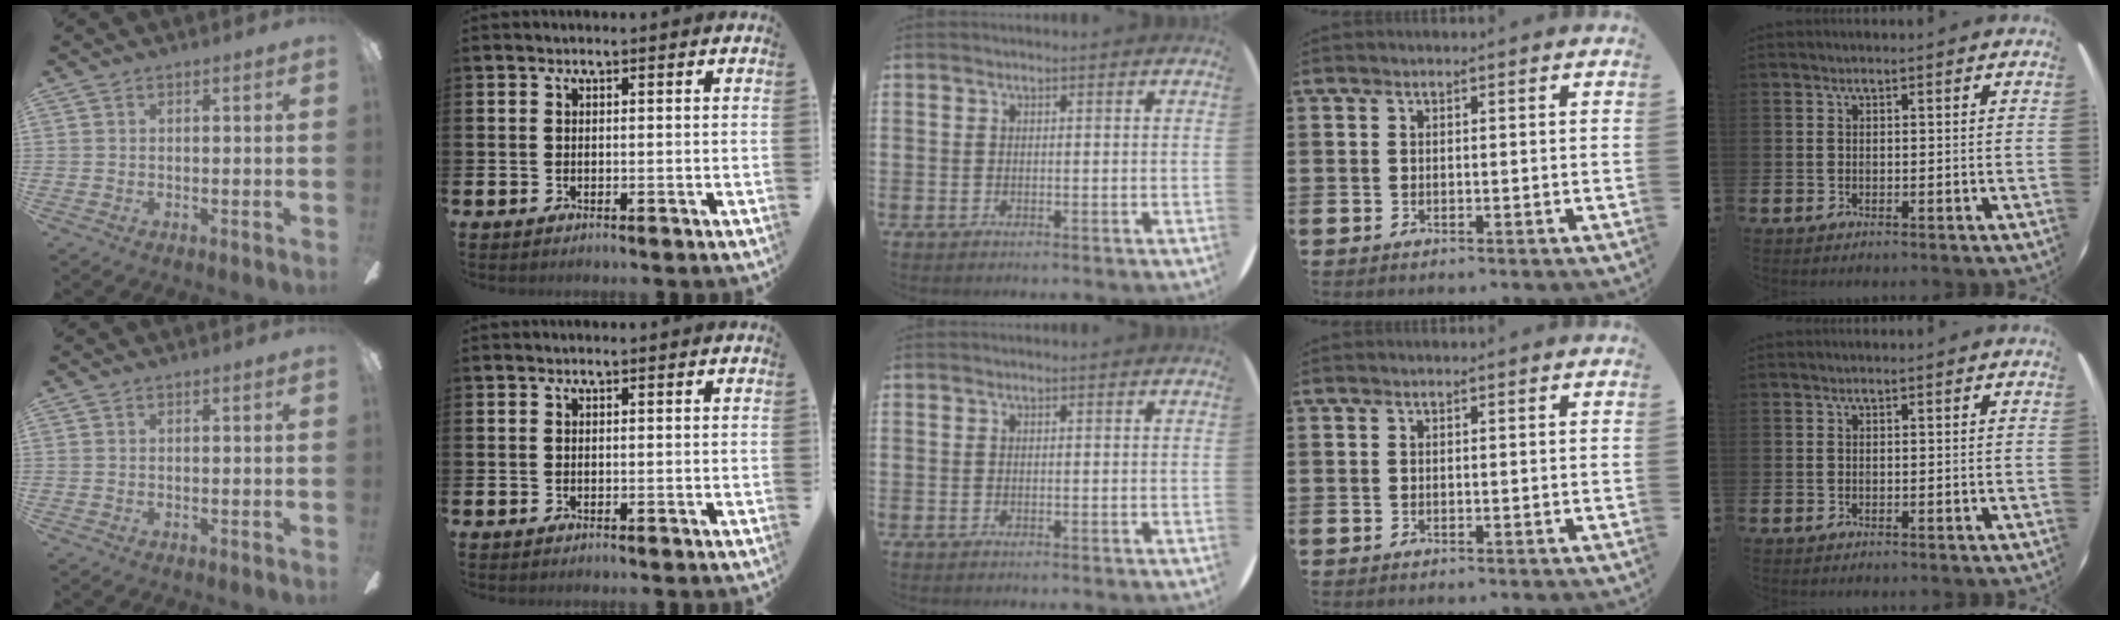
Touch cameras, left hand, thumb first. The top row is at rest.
{}